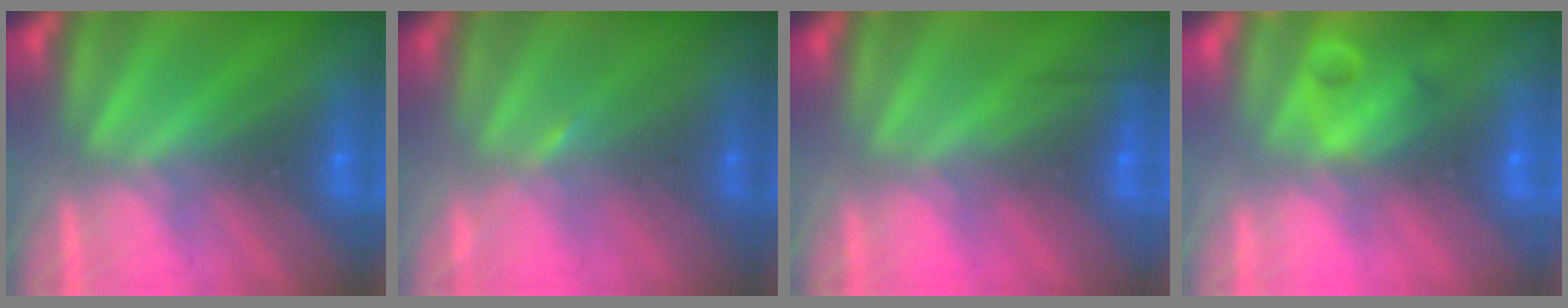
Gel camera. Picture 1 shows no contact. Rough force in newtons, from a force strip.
{"total": 1.1}
{"total": 2.4}
{"total": 7.4}